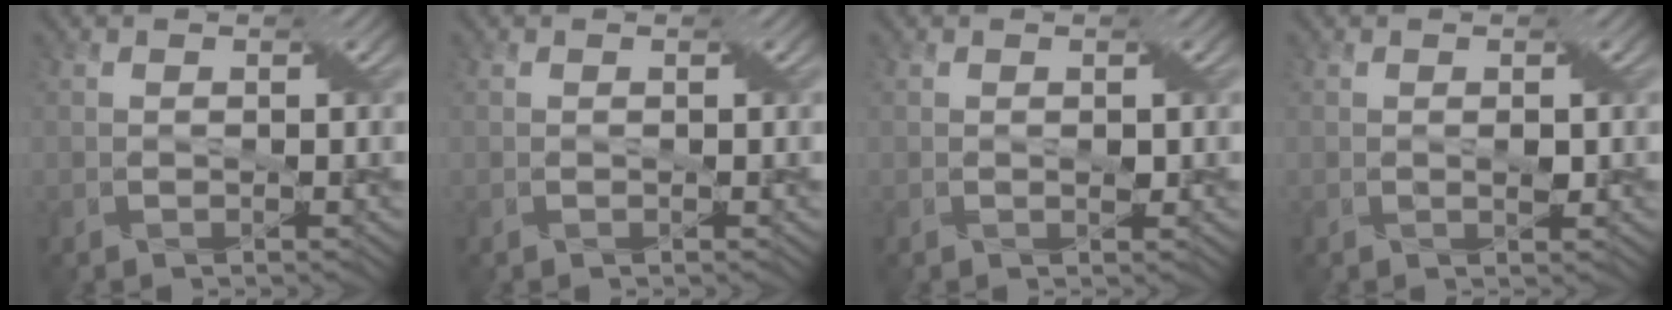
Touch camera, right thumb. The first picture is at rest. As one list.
[{"total": 0.0}, {"total": 0.7, "force": [0.1, 0.4, 0.6], "torque": [-0.007, -0.001, 0.001]}, {"total": 1.0, "force": [0.0, 0.5, 0.9], "torque": [-0.013, -0.001, 0.001]}]